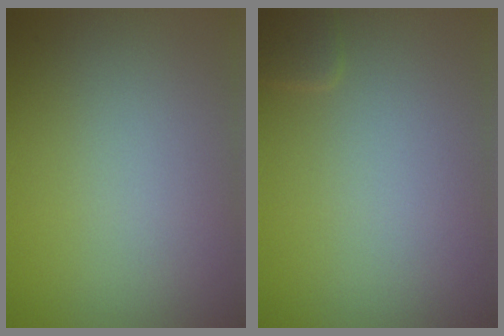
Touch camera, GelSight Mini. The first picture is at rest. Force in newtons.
{"total": 0.9, "press": 0.8, "slide": 0.1}